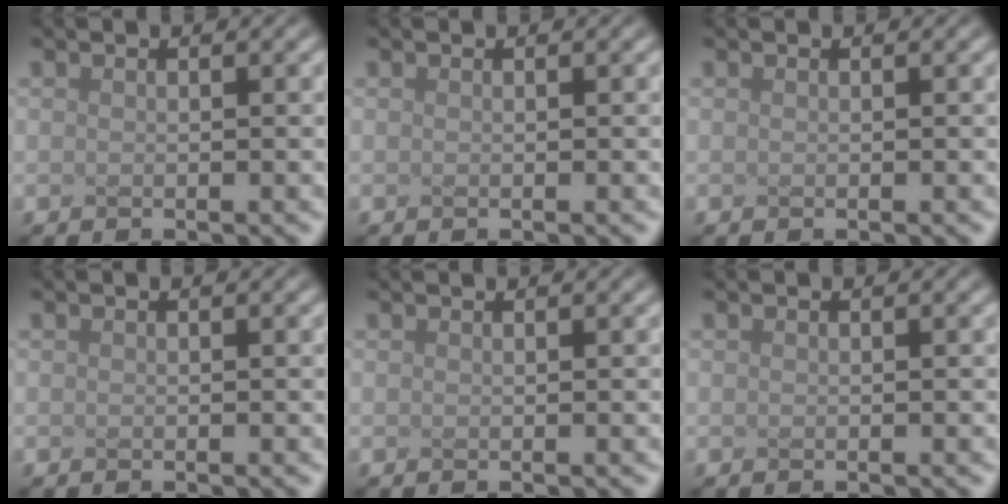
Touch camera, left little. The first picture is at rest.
{"total": 0.0}
{"total": 0.0}
{"total": 0.0}
{"total": 0.7, "force": [0.6, 0.1, 0.1], "torque": [-0.002, -0.002, 0.002]}
{"total": 0.0}